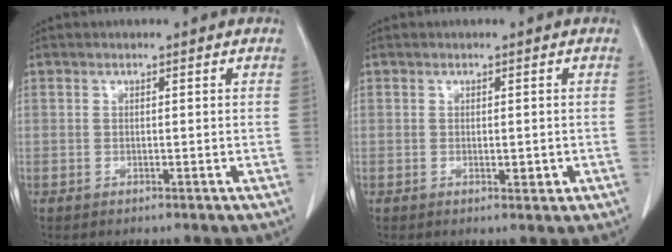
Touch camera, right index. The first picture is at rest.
{"total": 2.4, "force": [-0.5, 1.2, 2.0], "torque": [-0.034, -0.002, -0.002]}